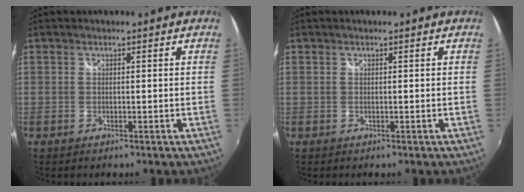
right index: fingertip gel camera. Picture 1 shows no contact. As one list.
[{"total": 0.0}]